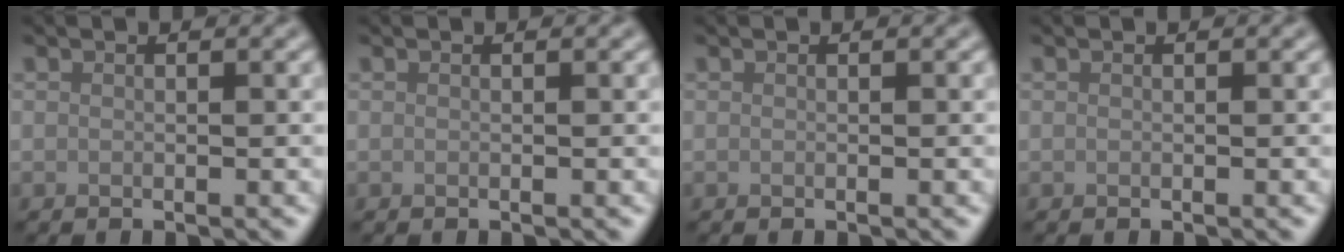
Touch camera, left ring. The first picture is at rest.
{"total": 0.0}
{"total": 0.0}
{"total": 0.0}